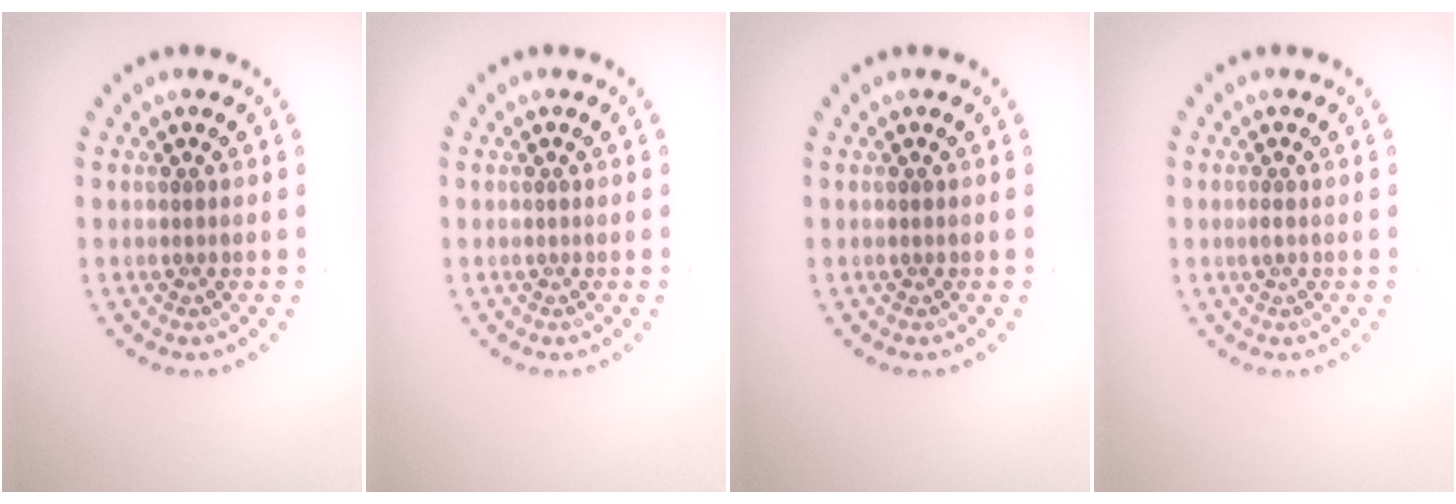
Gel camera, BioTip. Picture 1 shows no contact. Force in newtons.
{"total": 0.0}
{"total": 0.0}
{"total": 0.5, "press": 0.4, "slide": 0.4}